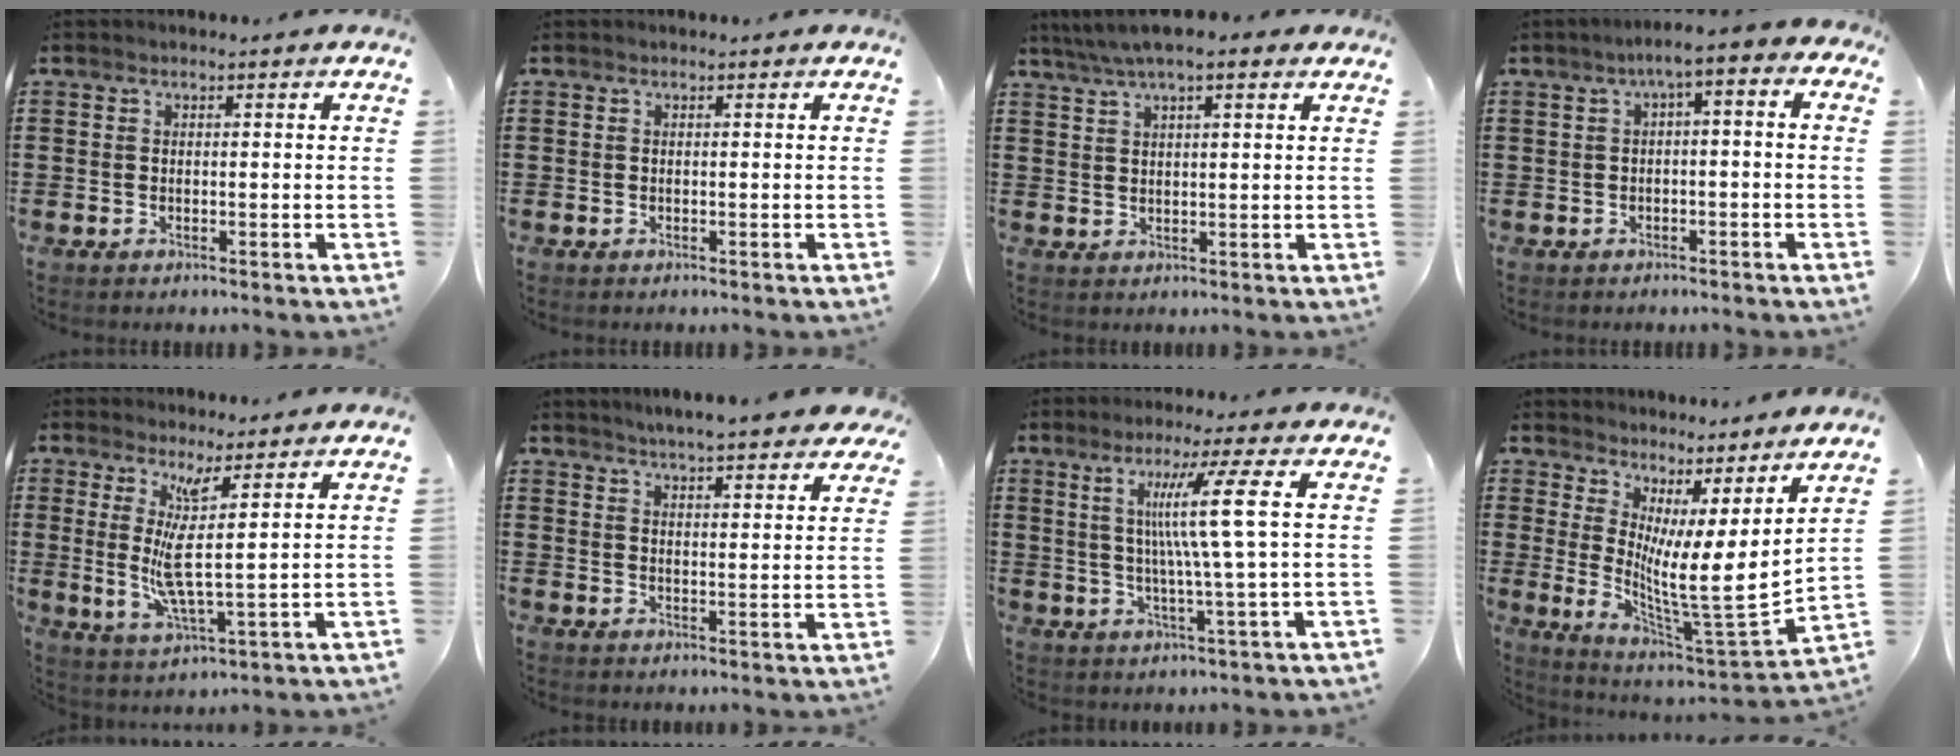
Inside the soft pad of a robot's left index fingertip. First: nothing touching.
{"total": 0.0}
{"total": 4.9, "force": [3.5, 1.0, 3.3], "torque": [-0.070, 0.001, 0.061]}
{"total": 2.8, "force": [-1.4, 0.6, 2.4], "torque": [-0.047, 0.004, -0.035]}
{"total": 7.2, "force": [3.0, 0.5, 6.5], "torque": [-0.126, -0.026, 0.053]}
{"total": 4.6, "force": [4.5, 0.1, 0.9], "torque": [-0.035, -0.016, 0.081]}
{"total": 10.1, "force": [2.4, -0.8, 9.7], "torque": [-0.189, 0.005, 0.030]}
{"total": 8.3, "force": [2.6, 0.7, 7.9], "torque": [-0.135, -0.060, 0.045]}